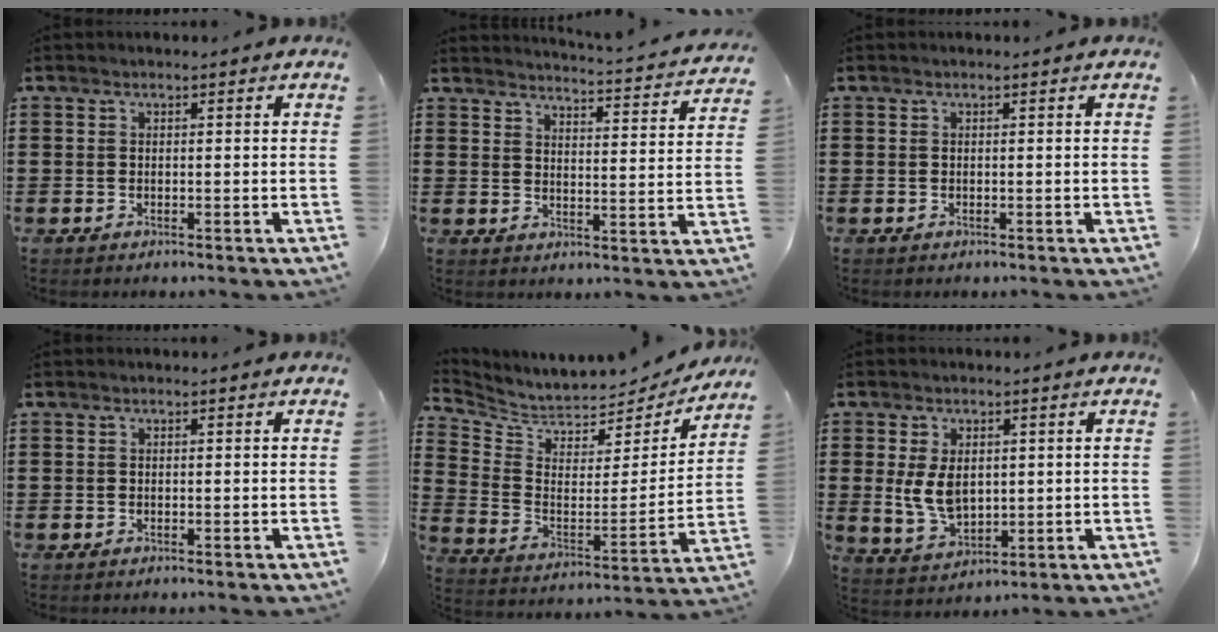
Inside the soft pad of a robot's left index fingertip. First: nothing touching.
{"total": 3.6, "force": [3.5, -0.6, 0.4], "torque": [-0.019, -0.035, 0.056]}
{"total": 0.0}
{"total": 0.0}
{"total": 5.2, "force": [5.0, 1.3, 0.5], "torque": [-0.044, -0.050, 0.083]}
{"total": 6.3, "force": [0.7, 4.2, 4.6], "torque": [-0.117, 0.003, 0.010]}